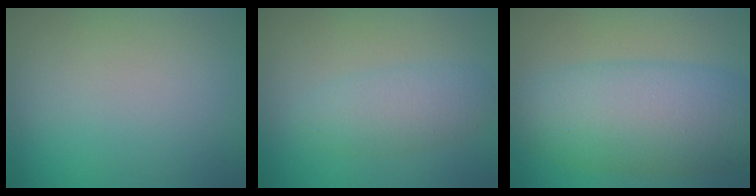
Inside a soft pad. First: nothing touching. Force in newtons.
{"total": 2.8, "press": 2.8, "slide": 0.1}
{"total": 8.6, "press": 8.6, "slide": 0.4}